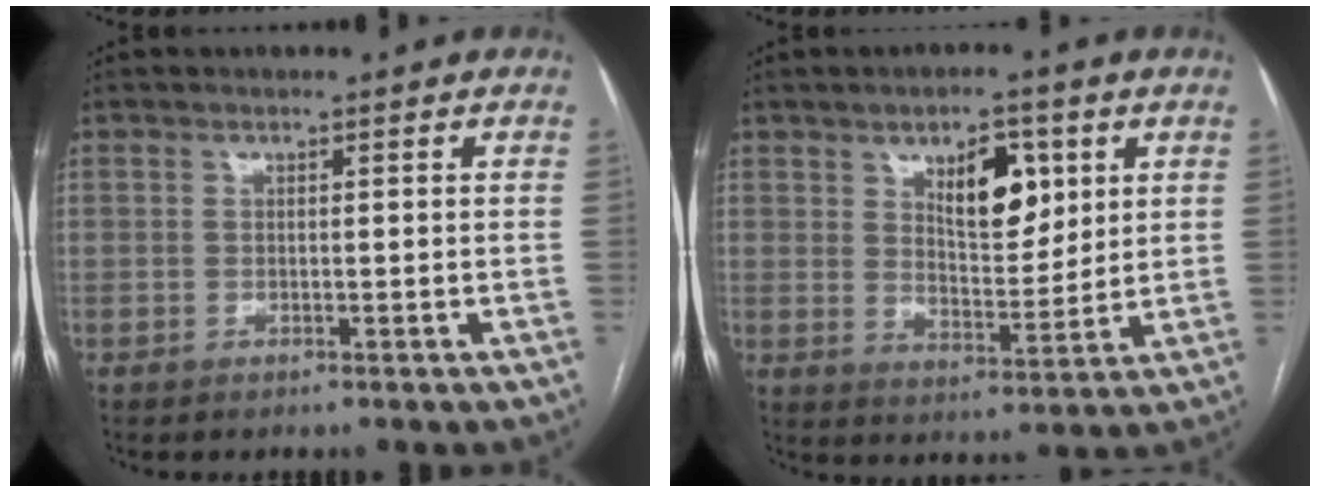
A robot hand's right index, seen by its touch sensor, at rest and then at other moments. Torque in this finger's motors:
{"motor_torque": [0.74, 0.66, 0.20, 0.10]}